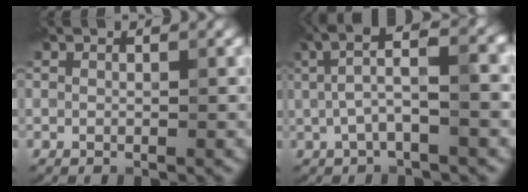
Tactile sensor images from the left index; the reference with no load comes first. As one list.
[{"total": 5.6, "force": [0.9, 1.6, 5.3], "torque": [-0.101, 0.015, 0.006]}]